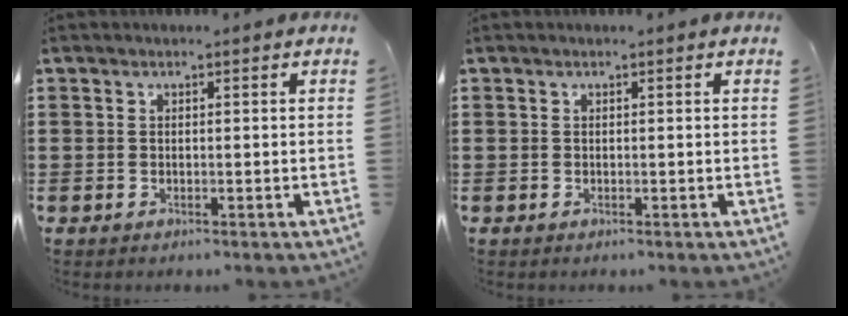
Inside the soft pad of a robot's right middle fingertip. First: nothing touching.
{"total": 0.0}